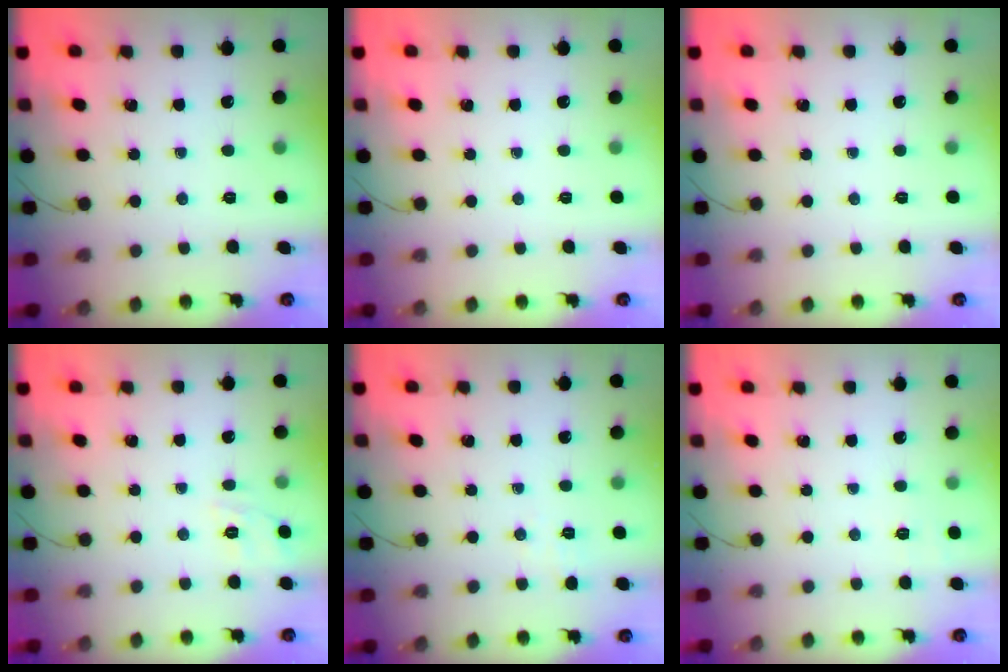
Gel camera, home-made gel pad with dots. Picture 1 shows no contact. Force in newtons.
{"total": 0.0}
{"total": 0.0}
{"total": 7.6, "press": 7.3, "slide": 1.8}
{"total": 1.3, "press": 0.5, "slide": 1.3}
{"total": 6.1, "press": 5.8, "slide": 1.8}